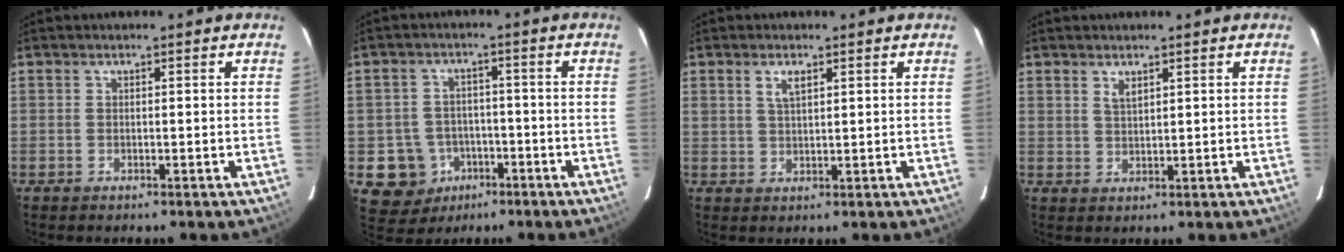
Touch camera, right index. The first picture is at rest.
{"total": 4.4, "force": [-1.4, 4.1, 0.7], "torque": [-0.023, 0.010, -0.010]}
{"total": 2.7, "force": [1.4, 1.1, 2.0], "torque": [-0.037, 0.002, 0.026]}
{"total": 2.0, "force": [1.3, 0.8, 1.2], "torque": [-0.020, 0.001, 0.025]}